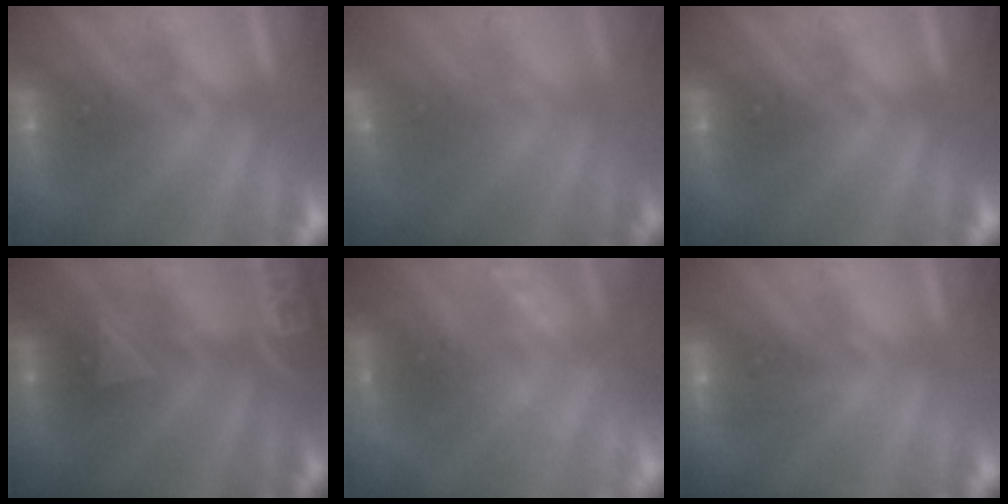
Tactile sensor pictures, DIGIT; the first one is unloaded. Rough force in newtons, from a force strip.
{"total": 2.8}
{"total": 0.0}
{"total": 2.4}
{"total": 2.3}
{"total": 2.8}